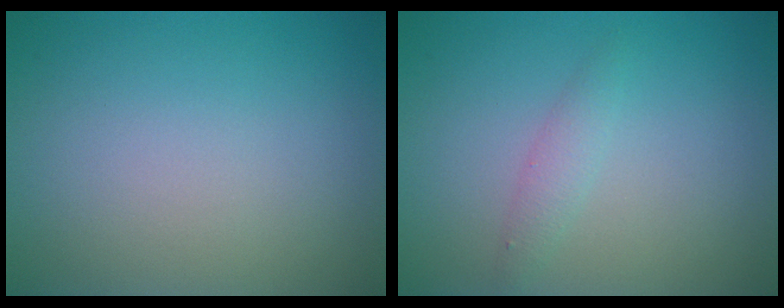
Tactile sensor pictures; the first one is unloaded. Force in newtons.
{"total": 1.4, "press": 1.4, "slide": 0.1}